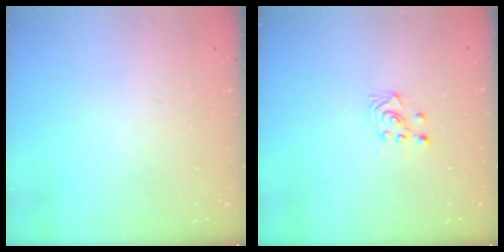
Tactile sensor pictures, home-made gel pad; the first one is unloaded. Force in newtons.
{"total": 2.6, "press": 2.6, "slide": 0.3}